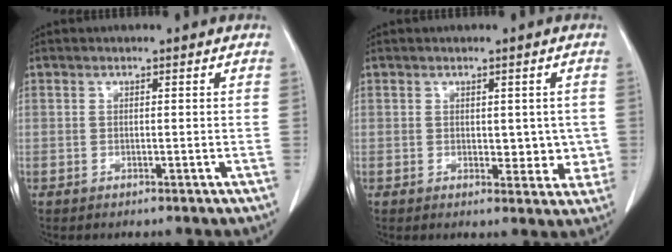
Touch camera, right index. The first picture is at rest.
{"total": 4.5, "force": [0.1, 2.7, 3.6], "torque": [-0.028, -0.004, 0.006]}